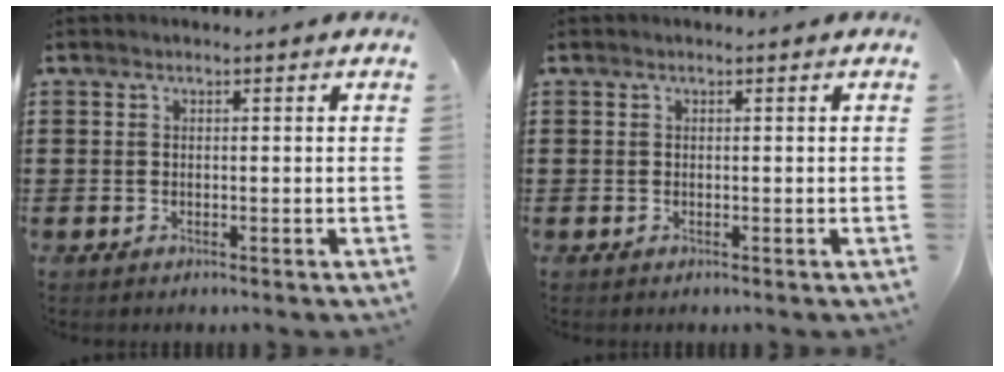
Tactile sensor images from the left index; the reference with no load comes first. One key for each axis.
{"total": 0.0}